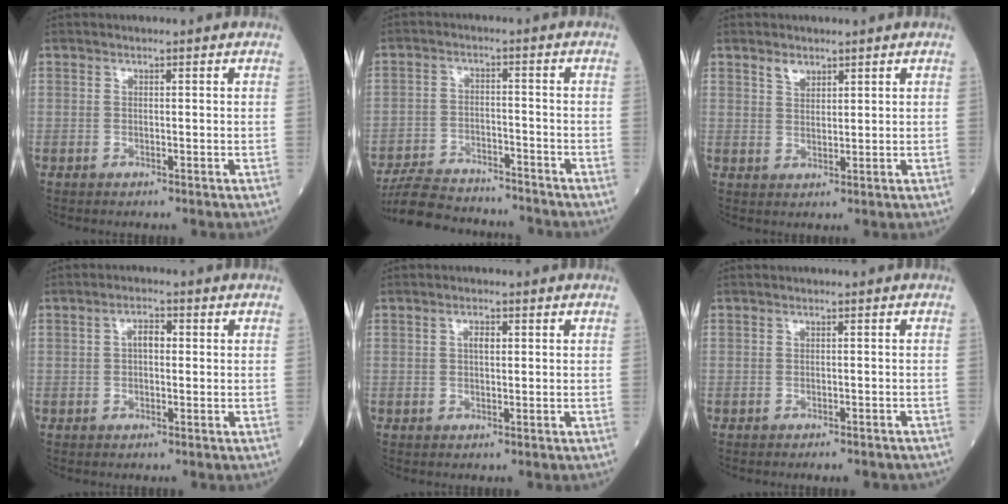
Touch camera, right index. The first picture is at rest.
{"total": 12.0, "force": [-11.3, 2.6, 3.1], "torque": [-0.055, 0.008, -0.179]}
{"total": 2.3, "force": [1.7, 1.1, 0.9], "torque": [-0.017, 0.001, 0.034]}
{"total": 2.5, "force": [0.3, 1.2, 2.2], "torque": [-0.037, 0.011, 0.003]}
{"total": 1.7, "force": [0.4, 0.7, 1.5], "torque": [-0.027, 0.002, 0.007]}
{"total": 3.3, "force": [-2.8, 1.0, 1.3], "torque": [-0.009, -0.003, -0.033]}